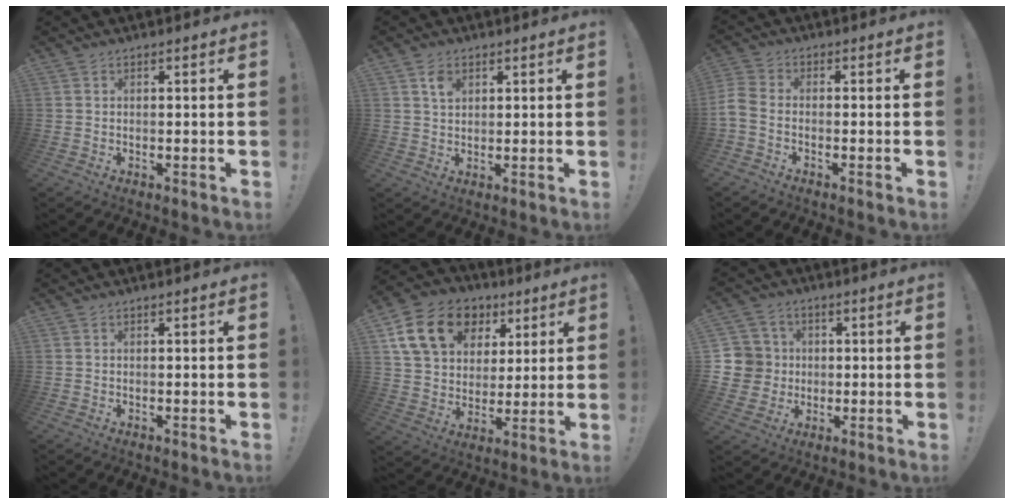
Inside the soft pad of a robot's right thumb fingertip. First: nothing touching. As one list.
[{"total": 3.9, "force": [2.0, 2.5, 2.2], "torque": [-0.026, -0.006, 0.033]}, {"total": 4.0, "force": [-1.6, 2.0, 3.1], "torque": [-0.075, -0.004, -0.027]}, {"total": 0.0}, {"total": 18.3, "force": [7.8, 13.6, 9.4], "torque": [-0.152, -0.021, 0.158]}, {"total": 7.9, "force": [0.7, 7.8, 1.5], "torque": [-0.030, 0.000, 0.023]}]